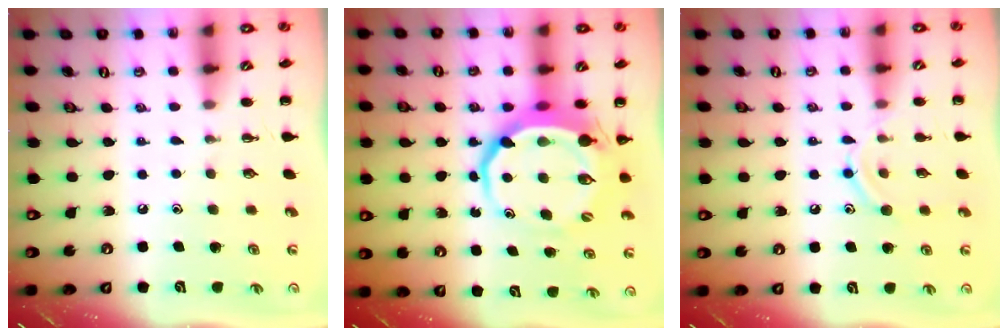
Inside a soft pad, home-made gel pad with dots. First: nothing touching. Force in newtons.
{"total": 9.3, "press": 9.0, "slide": 2.5}
{"total": 10.2, "press": 10.1, "slide": 1.7}